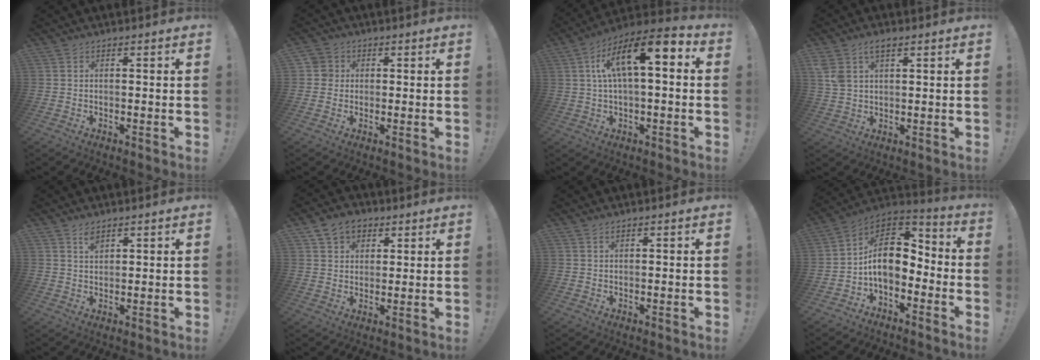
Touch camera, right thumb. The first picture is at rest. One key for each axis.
{"total": 3.6, "fx": 0.5, "fy": 3.4, "fz": 0.9, "tx": -0.008, "ty": 0.005, "tz": 0.008}
{"total": 14.2, "fx": 4.3, "fy": 5.0, "fz": 12.6, "tx": -0.219, "ty": -0.014, "tz": 0.070}
{"total": 5.5, "fx": 3.1, "fy": 3.0, "fz": 3.5, "tx": -0.056, "ty": -0.009, "tz": 0.057}
{"total": 3.4, "fx": 2.5, "fy": 1.6, "fz": 1.7, "tx": -0.017, "ty": -0.017, "tz": 0.042}
{"total": 8.1, "fx": 4.5, "fy": 6.1, "fz": 2.8, "tx": -0.041, "ty": -0.018, "tz": 0.089}
{"total": 0.7, "fx": 0.6, "fy": 0.2, "fz": 0.3, "tx": -0.004, "ty": 0.000, "tz": 0.012}
{"total": 13.2, "fx": 0.2, "fy": 9.0, "fz": 9.7, "tx": -0.166, "ty": 0.003, "tz": 0.004}